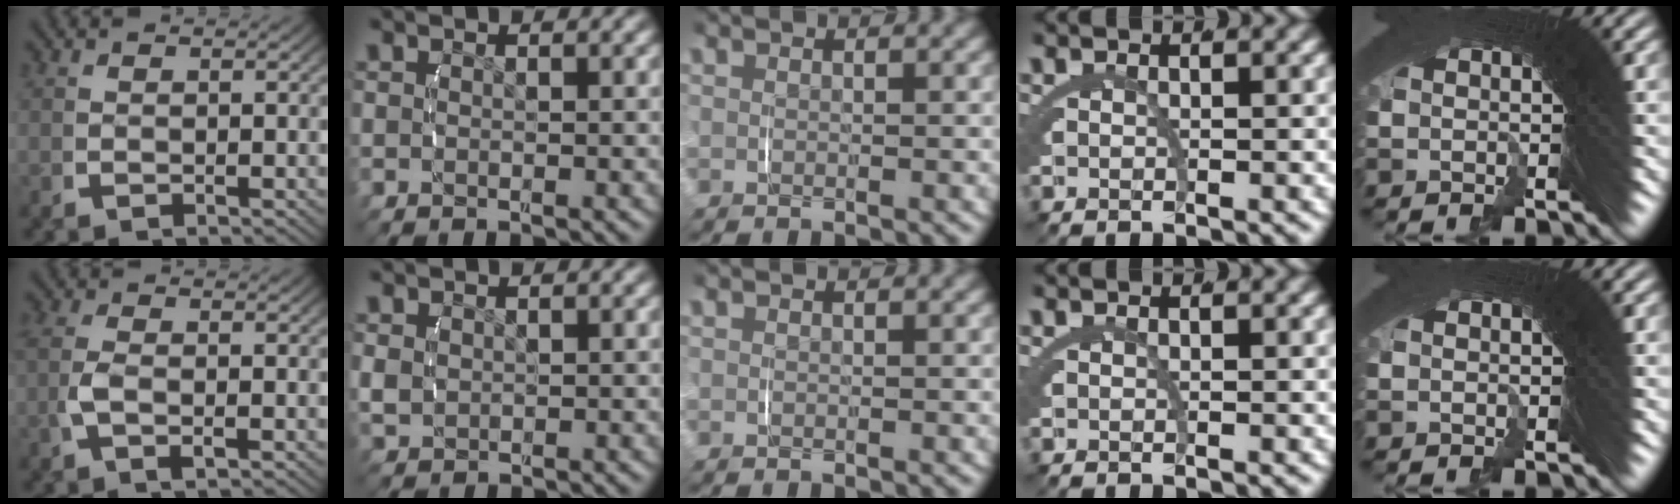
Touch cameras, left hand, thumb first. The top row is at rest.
{"thumb": {"total": 2.0, "force": [-0.1, 0.7, 1.9], "torque": [-0.059, -0.004, 0.000]}, "index": {"total": 1.8, "force": [0.0, 1.6, 0.8], "torque": [-0.030, -0.011, 0.012]}}